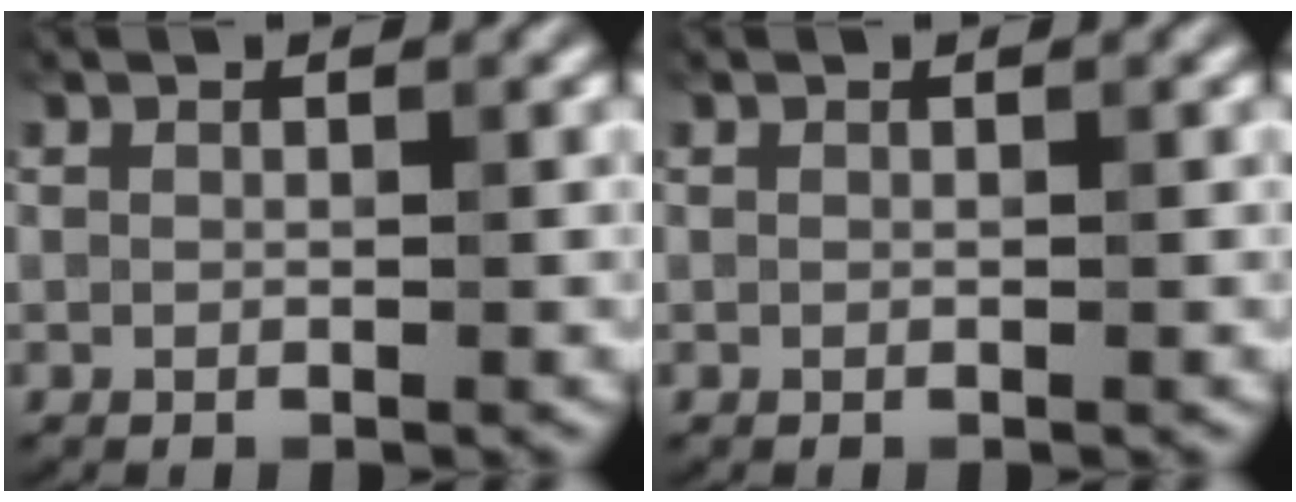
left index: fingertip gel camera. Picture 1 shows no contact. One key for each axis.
{"total": 0.0}